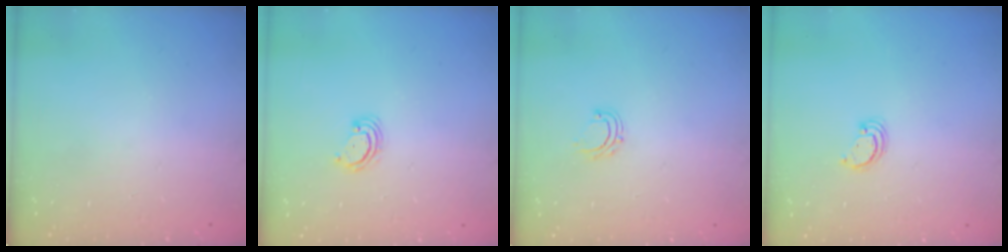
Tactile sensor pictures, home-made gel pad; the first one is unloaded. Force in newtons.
{"total": 3.4, "press": 3.4, "slide": 0.3}
{"total": 4.9, "press": 4.8, "slide": 0.4}
{"total": 2.6, "press": 2.6, "slide": 0.2}